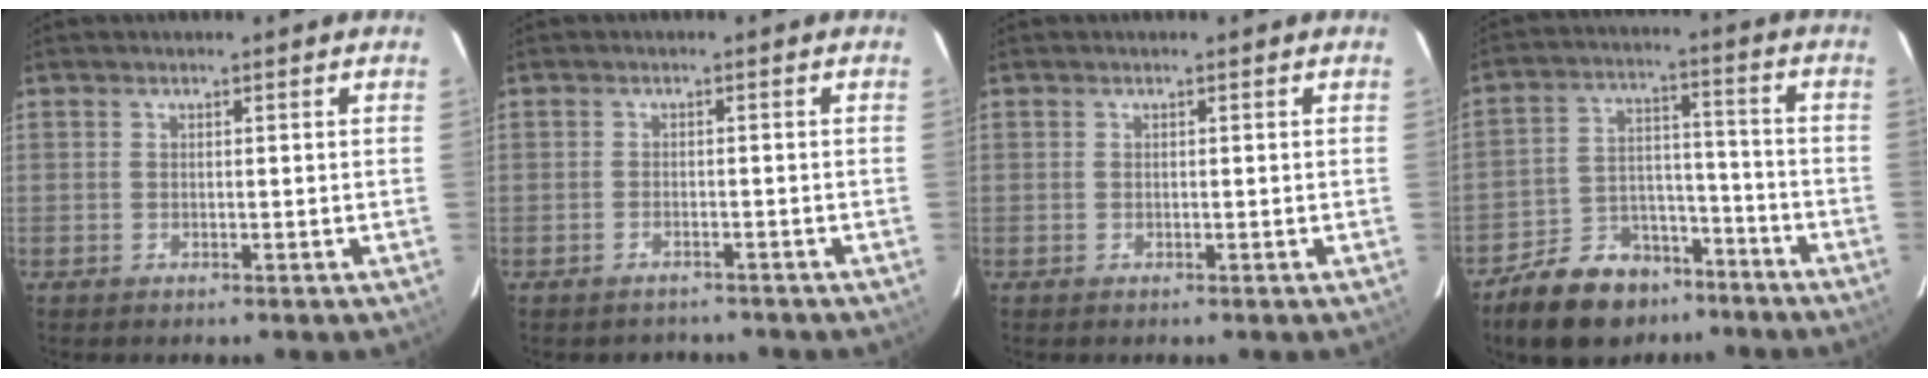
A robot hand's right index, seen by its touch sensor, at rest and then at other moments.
{"total": 2.5, "force": [-2.2, 1.2, 0.5], "torque": [-0.013, -0.003, -0.029]}
{"total": 0.0}
{"total": 14.7, "force": [-11.0, 8.1, 5.5], "torque": [-0.128, 0.031, -0.163]}